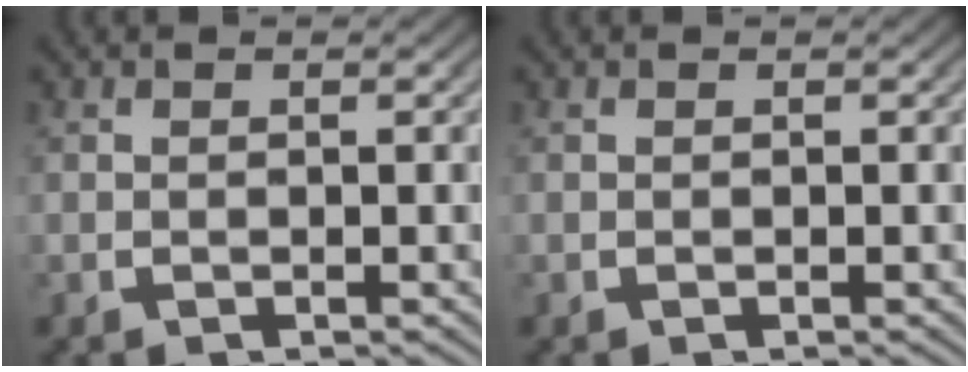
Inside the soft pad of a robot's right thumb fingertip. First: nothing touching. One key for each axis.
{"total": 0.0}